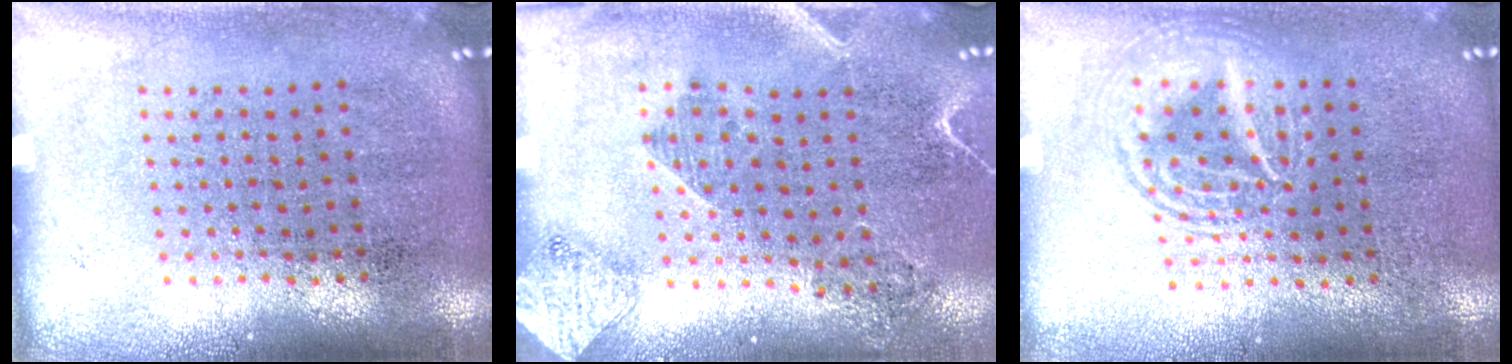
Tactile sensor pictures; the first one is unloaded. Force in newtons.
{"total": 1.8, "press": 1.6, "slide": 0.9}
{"total": 2.7, "press": 2.7, "slide": 0.3}